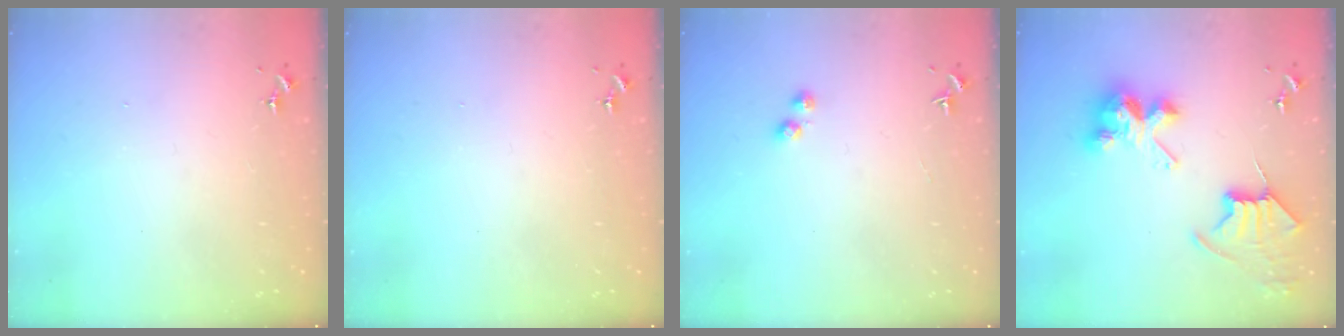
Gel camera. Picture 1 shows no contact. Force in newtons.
{"total": 0.0}
{"total": 3.0, "press": 2.9, "slide": 0.7}
{"total": 10.9, "press": 10.8, "slide": 1.3}